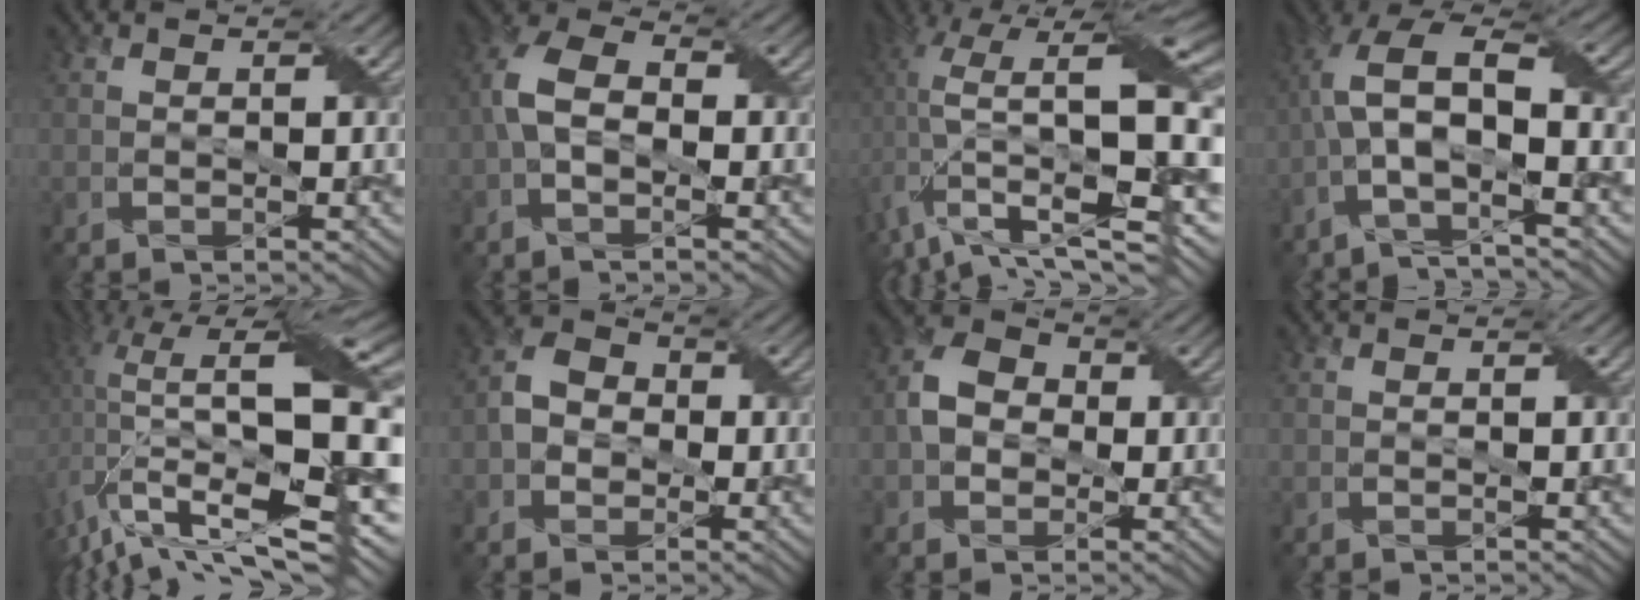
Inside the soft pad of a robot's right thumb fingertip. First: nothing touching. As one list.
[{"total": 6.3, "force": [-0.5, 3.7, 5.1], "torque": [-0.114, 0.015, -0.020]}, {"total": 18.1, "force": [0.4, 6.6, 16.9], "torque": [-0.313, -0.026, 0.023]}, {"total": 10.4, "force": [-2.2, 3.8, 9.4], "torque": [-0.206, 0.011, -0.048]}, {"total": 17.1, "force": [-0.9, 5.7, 16.1], "torque": [-0.315, 0.000, -0.024]}, {"total": 4.3, "force": [-0.9, 3.7, 2.0], "torque": [-0.042, 0.010, -0.024]}, {"total": 4.8, "force": [-0.4, 4.1, 2.5], "torque": [-0.054, 0.010, -0.017]}, {"total": 0.0}]